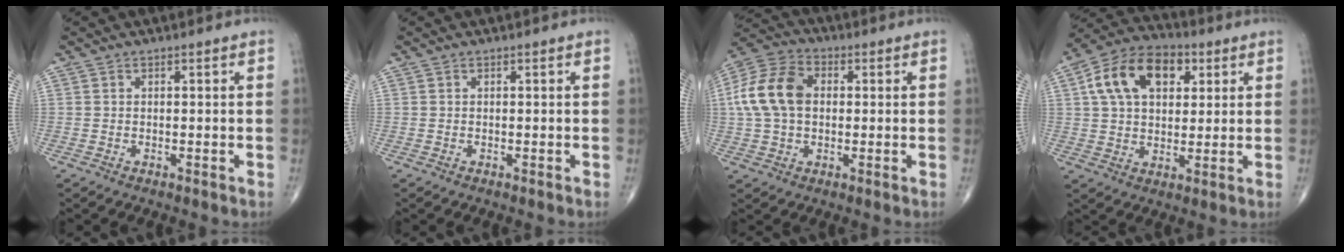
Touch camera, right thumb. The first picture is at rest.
{"total": 0.0}
{"total": 13.0, "force": [1.3, 8.9, 9.4], "torque": [-0.185, 0.027, 0.017]}
{"total": 15.3, "force": [5.0, 9.8, 10.6], "torque": [-0.164, 0.009, 0.079]}